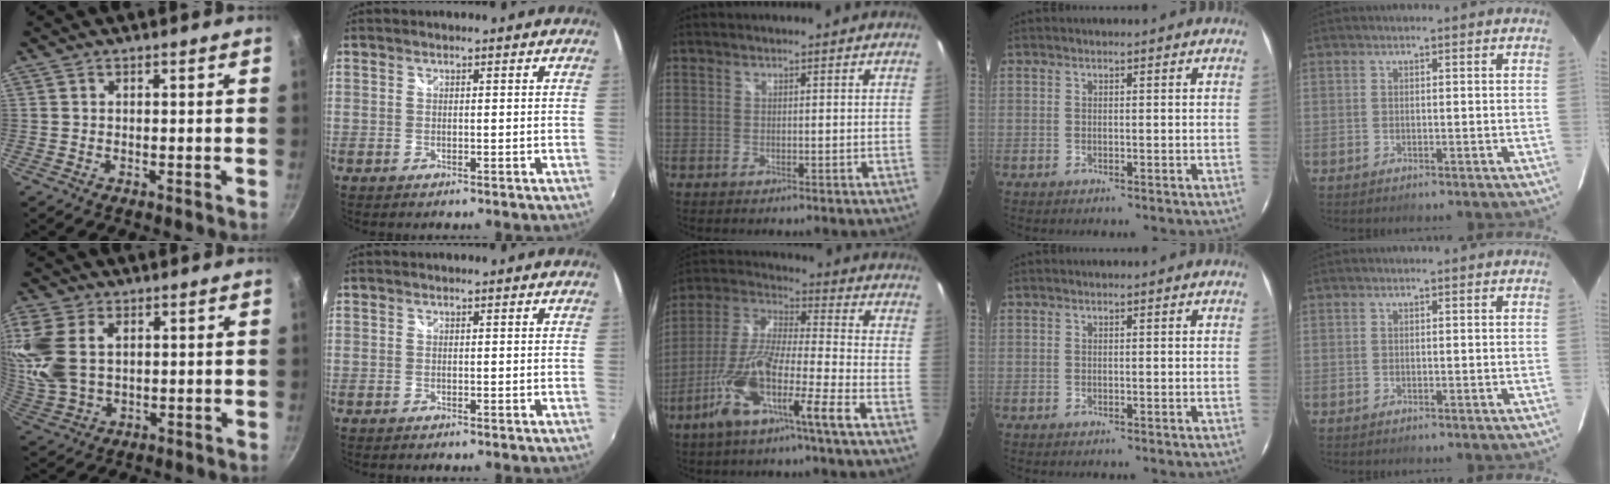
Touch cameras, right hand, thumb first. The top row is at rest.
{"thumb": {"total": 13.5, "force": [3.4, 9.0, 9.5], "torque": [-0.205, -0.009, 0.074]}, "middle": {"total": 14.7, "force": [-7.8, 0.7, 12.4], "torque": [-0.246, -0.014, -0.154]}}